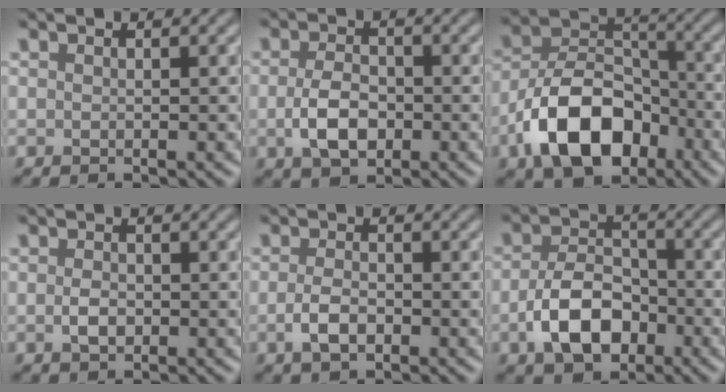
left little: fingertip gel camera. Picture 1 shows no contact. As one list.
[{"total": 3.9, "force": [-0.9, 2.5, 2.9], "torque": [-0.062, -0.004, -0.020]}, {"total": 9.8, "force": [-4.7, 5.9, 6.3], "torque": [-0.114, 0.006, -0.093]}, {"total": 1.6, "force": [-0.3, 1.1, 1.2], "torque": [-0.025, -0.002, -0.008]}, {"total": 2.3, "force": [-0.9, 1.3, 1.7], "torque": [-0.035, -0.001, -0.019]}, {"total": 6.2, "force": [-2.3, 3.9, 4.1], "torque": [-0.081, -0.003, -0.043]}]